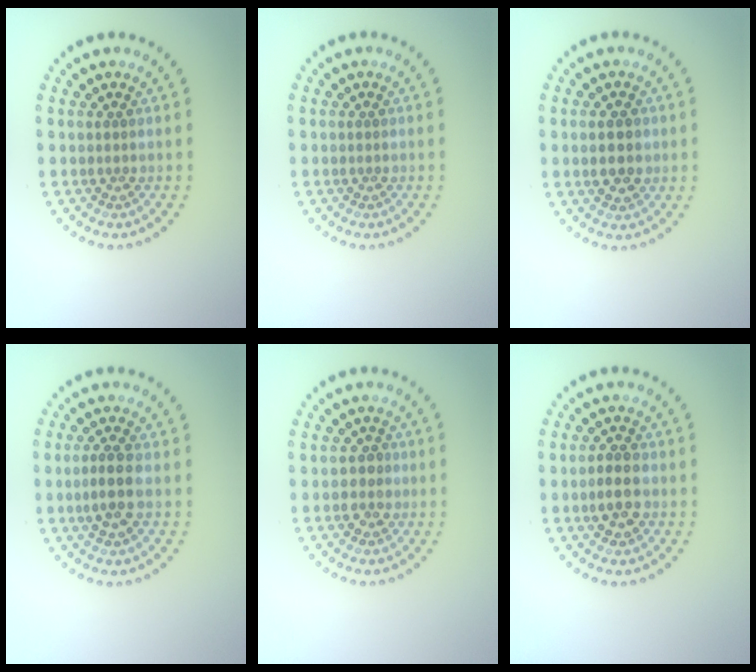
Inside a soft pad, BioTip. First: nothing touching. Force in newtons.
{"total": 0.0}
{"total": 2.5, "press": 2.5, "slide": 0.1}
{"total": 2.6, "press": 2.5, "slide": 0.7}
{"total": 1.6, "press": 1.5, "slide": 0.5}
{"total": 2.8, "press": 2.8, "slide": 0.3}